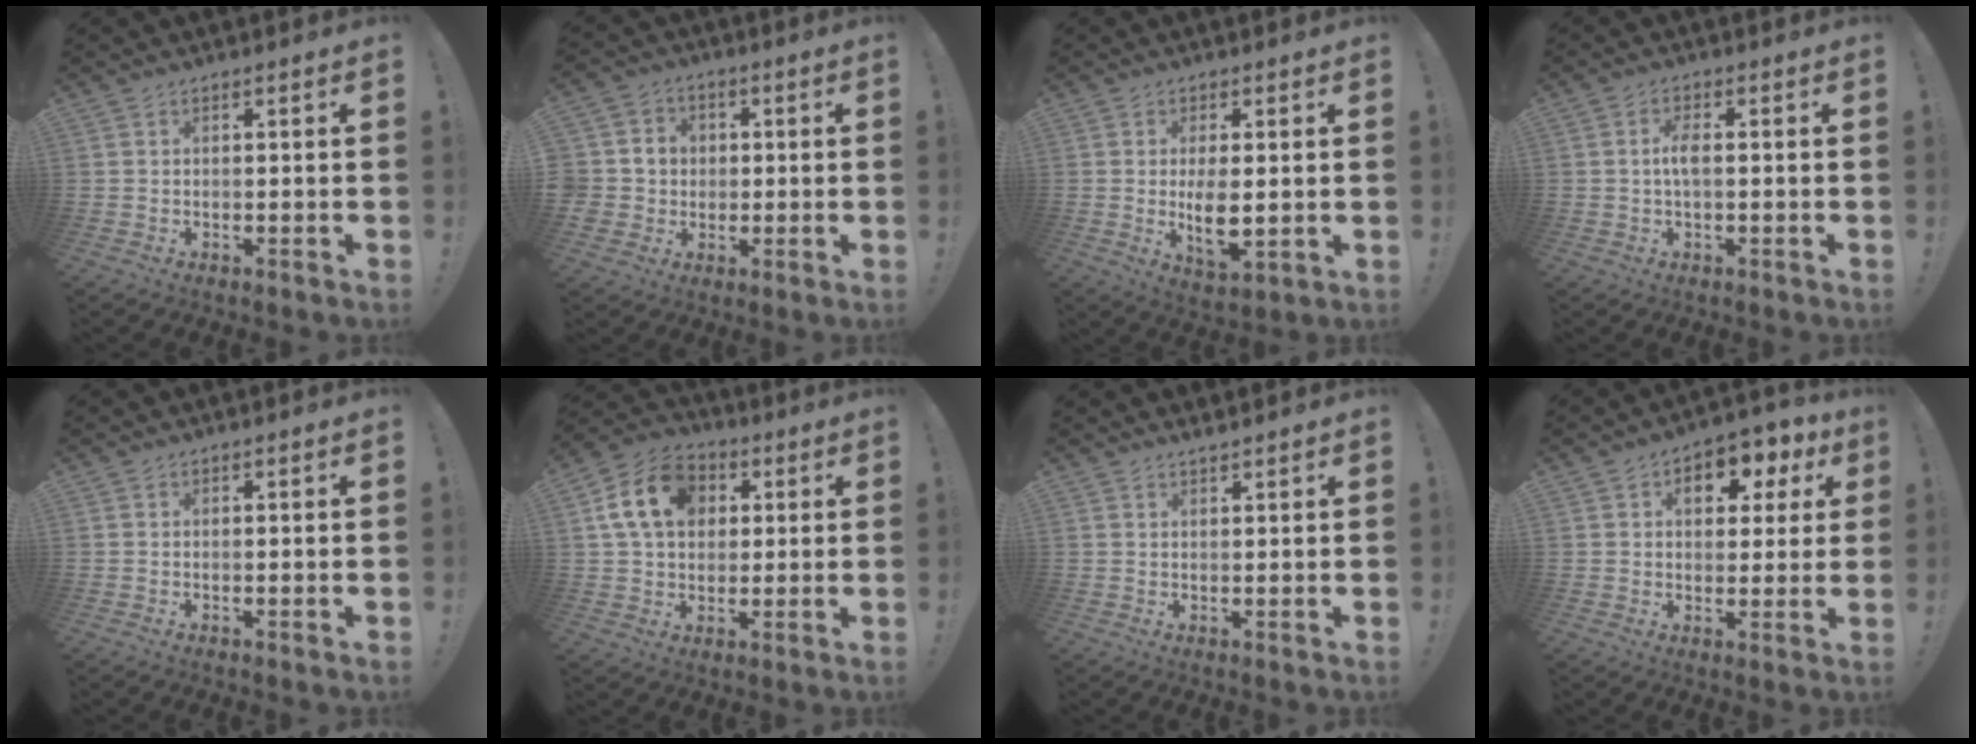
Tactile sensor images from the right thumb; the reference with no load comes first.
{"total": 7.2, "force": [-0.3, 7.0, 1.8], "torque": [-0.033, 0.007, 0.000]}
{"total": 8.0, "force": [0.1, 3.6, 7.2], "torque": [-0.120, -0.016, 0.004]}
{"total": 3.7, "force": [-0.2, 1.5, 3.4], "torque": [-0.069, 0.006, -0.007]}
{"total": 0.0}
{"total": 15.5, "force": [4.5, 11.9, 8.9], "torque": [-0.143, 0.000, 0.089]}
{"total": 1.5, "force": [1.4, 0.2, 0.2], "torque": [-0.004, -0.003, 0.027]}
{"total": 8.8, "force": [3.1, 5.9, 5.7], "torque": [-0.062, -0.014, 0.051]}